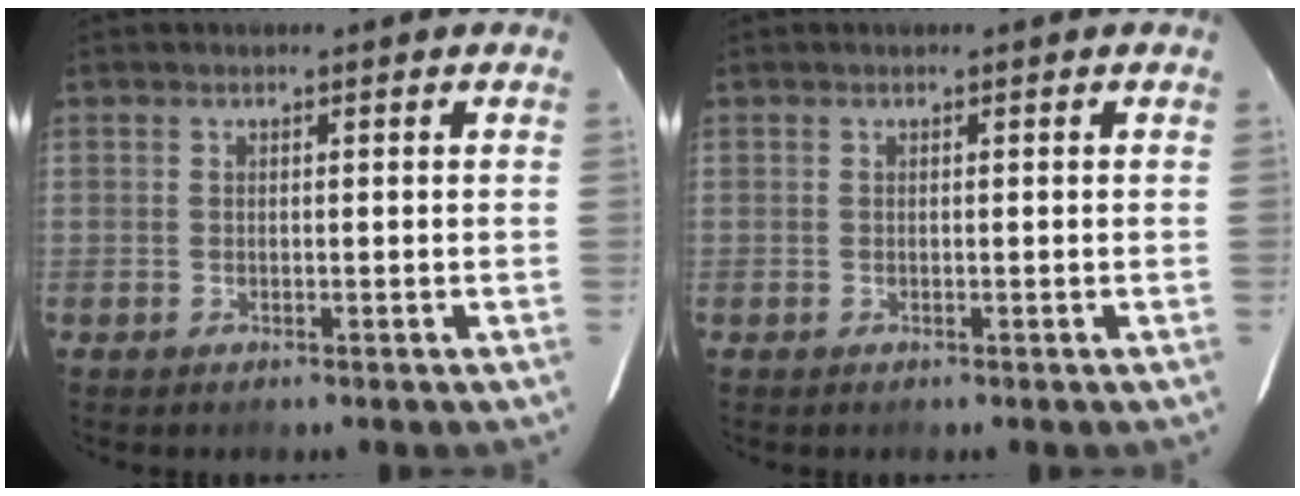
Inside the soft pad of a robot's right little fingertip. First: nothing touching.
{"total": 0.0}